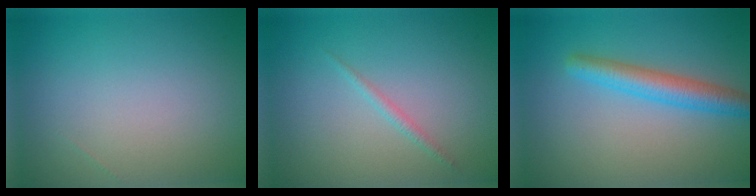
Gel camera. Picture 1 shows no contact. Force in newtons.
{"total": 0.8, "press": 0.8, "slide": 0.1}
{"total": 3.6, "press": 3.6, "slide": 0.0}